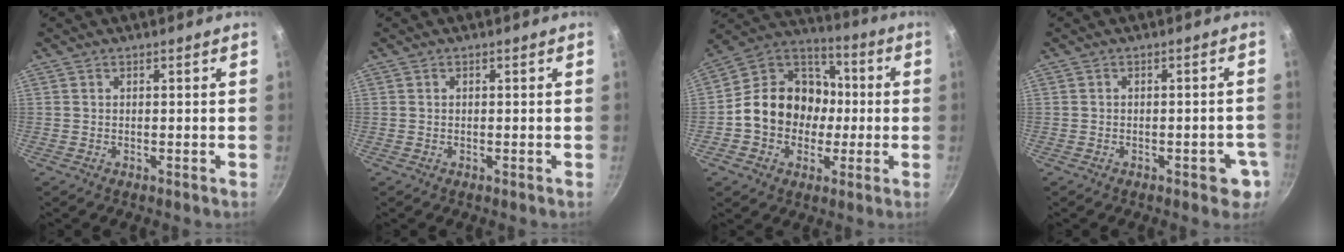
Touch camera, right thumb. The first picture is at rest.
{"total": 0.0}
{"total": 17.1, "force": [-1.5, 14.3, 9.2], "torque": [-0.113, 0.041, -0.039]}
{"total": 4.5, "force": [-1.9, 2.4, 3.3], "torque": [-0.014, 0.019, -0.017]}